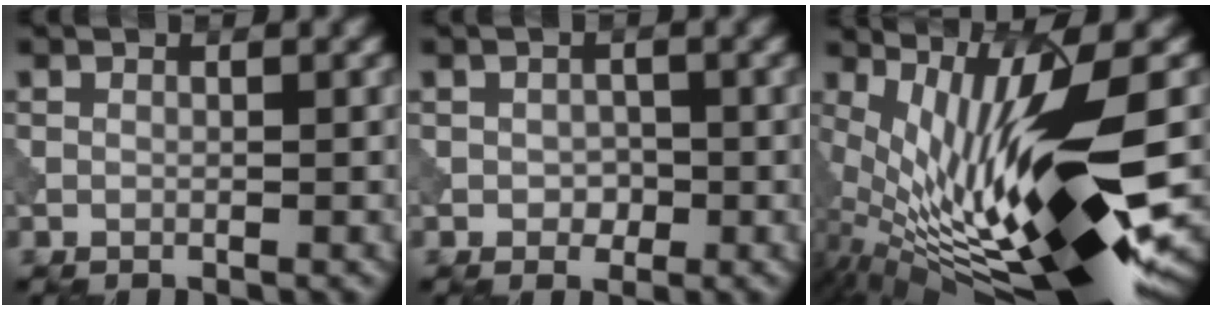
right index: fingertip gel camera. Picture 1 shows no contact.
{"total": 1.4, "force": [-0.2, 1.2, 0.7], "torque": [-0.012, -0.004, -0.006]}
{"total": 15.7, "force": [-1.9, 3.8, 15.2], "torque": [-0.271, -0.005, -0.025]}